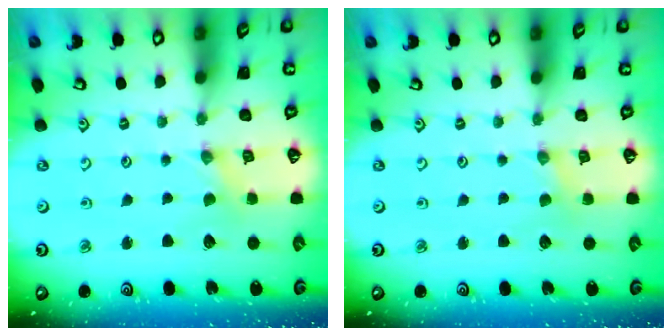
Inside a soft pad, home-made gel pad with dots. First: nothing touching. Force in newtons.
{"total": 0.0}